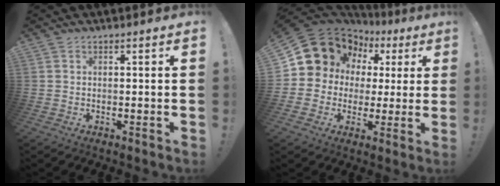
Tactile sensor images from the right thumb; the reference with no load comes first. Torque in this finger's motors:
{"motor_torque": [1.21, 1.95, 0.97, -0.15, 0.37]}